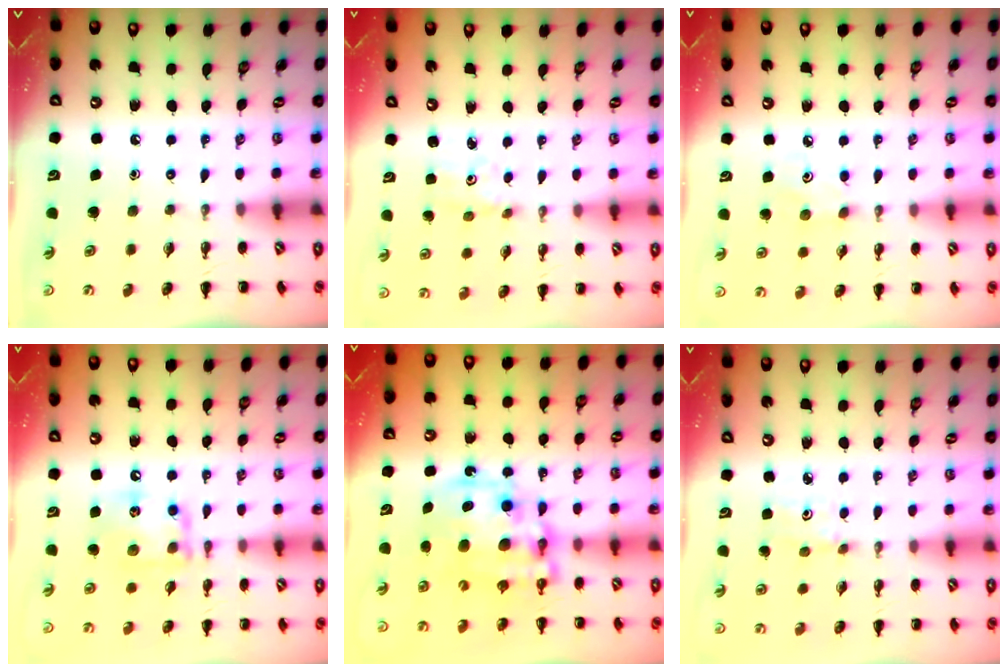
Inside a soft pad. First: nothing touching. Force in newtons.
{"total": 2.1, "press": 2.0, "slide": 0.6}
{"total": 2.9, "press": 2.8, "slide": 0.8}
{"total": 13.4, "press": 13.3, "slide": 1.3}
{"total": 15.0, "press": 14.6, "slide": 3.1}
{"total": 2.9, "press": 2.8, "slide": 0.8}